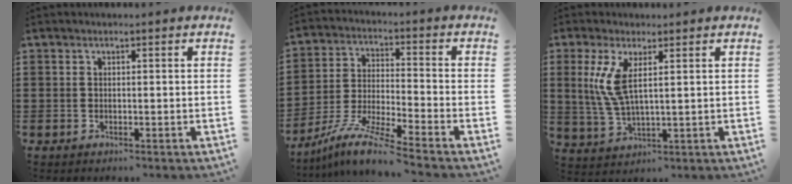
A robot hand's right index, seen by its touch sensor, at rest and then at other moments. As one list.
[{"total": 8.7, "force": [-7.5, -0.1, 4.3], "torque": [-0.098, -0.006, -0.154]}, {"total": 6.6, "force": [2.2, 2.3, 5.8], "torque": [-0.141, -0.004, 0.031]}]